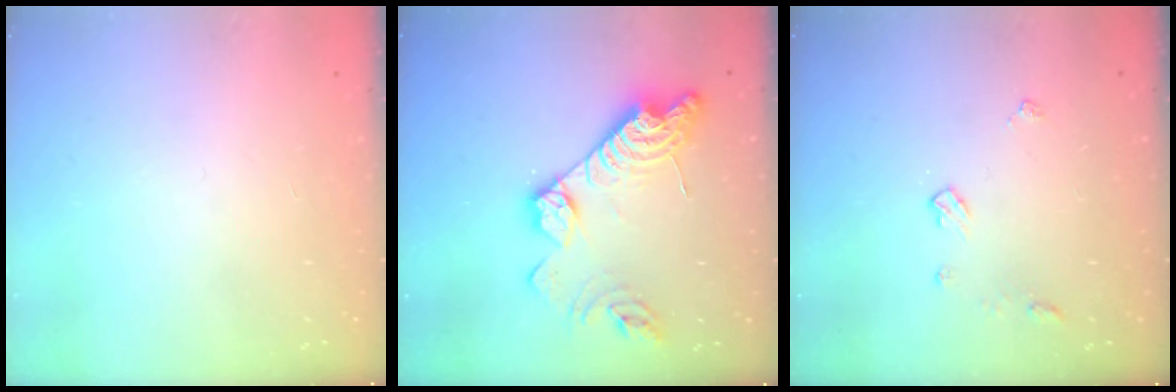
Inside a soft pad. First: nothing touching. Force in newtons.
{"total": 17.9, "press": 17.9, "slide": 1.4}
{"total": 5.0, "press": 5.0, "slide": 0.8}